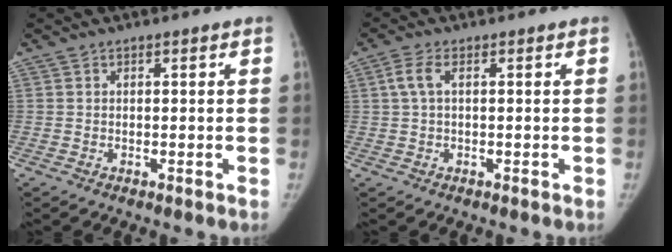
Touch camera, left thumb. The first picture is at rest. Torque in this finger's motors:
{"motor_torque": [0.07, 0.23, 0.68, 0.00, 0.03]}